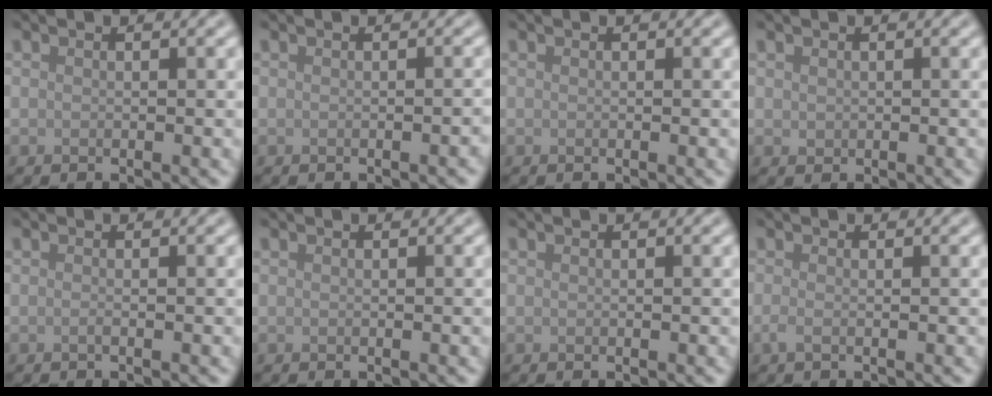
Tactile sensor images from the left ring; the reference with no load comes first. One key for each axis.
{"total": 0.7, "fx": -0.5, "fy": 0.2, "fz": 0.5, "tx": -0.005, "ty": 0.002, "tz": -0.006}
{"total": 0.0}
{"total": 0.5, "fx": 0.2, "fy": 0.5, "fz": 0.1, "tx": 0.001, "ty": -0.002, "tz": 0.006}
{"total": 0.6, "fx": -0.2, "fy": 0.2, "fz": 0.5, "tx": -0.008, "ty": -0.004, "tz": -0.006}
{"total": 0.0}
{"total": 0.0}
{"total": 0.9, "fx": -0.3, "fy": 0.3, "fz": 0.8, "tx": -0.019, "ty": -0.005, "tz": -0.007}